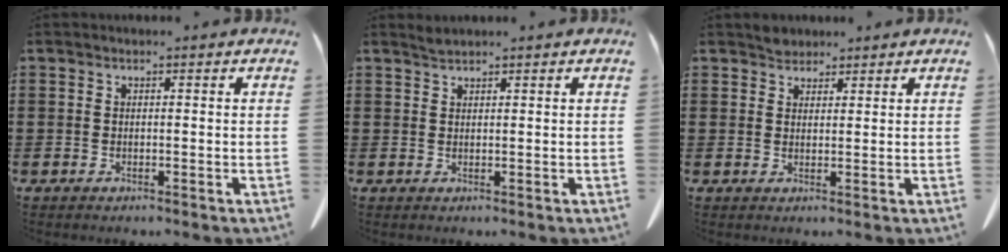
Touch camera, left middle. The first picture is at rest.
{"total": 1.0, "force": [1.0, 0.0, 0.3], "torque": [-0.008, -0.001, 0.019]}
{"total": 2.1, "force": [1.9, 0.9, 0.1], "torque": [0.002, -0.001, 0.037]}